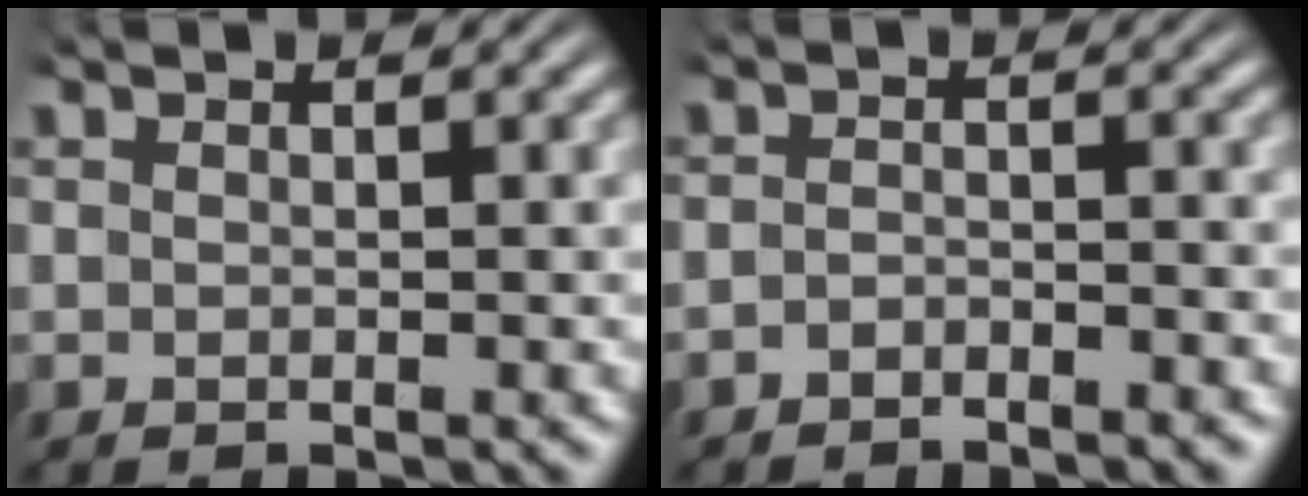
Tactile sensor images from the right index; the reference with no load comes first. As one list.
[{"total": 2.2, "force": [-2.1, 0.5, 0.0], "torque": [0.001, -0.006, -0.038]}]